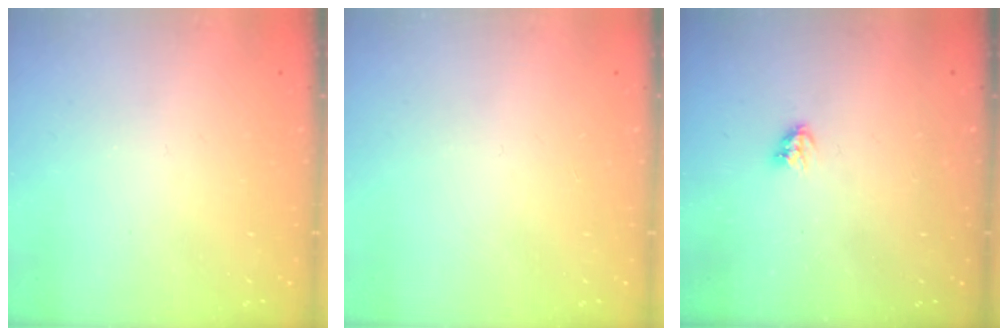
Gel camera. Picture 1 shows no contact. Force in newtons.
{"total": 0.0}
{"total": 3.4, "press": 3.4, "slide": 0.4}